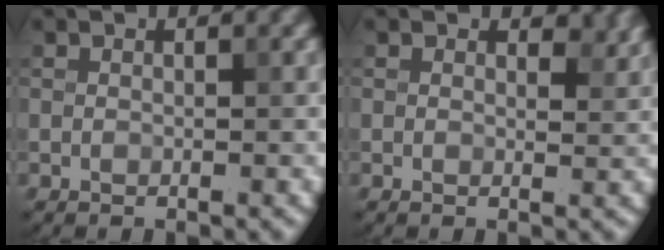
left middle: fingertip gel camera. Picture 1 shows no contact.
{"total": 1.3, "force": [0.9, 0.7, 0.7], "torque": [-0.008, -0.007, 0.010]}